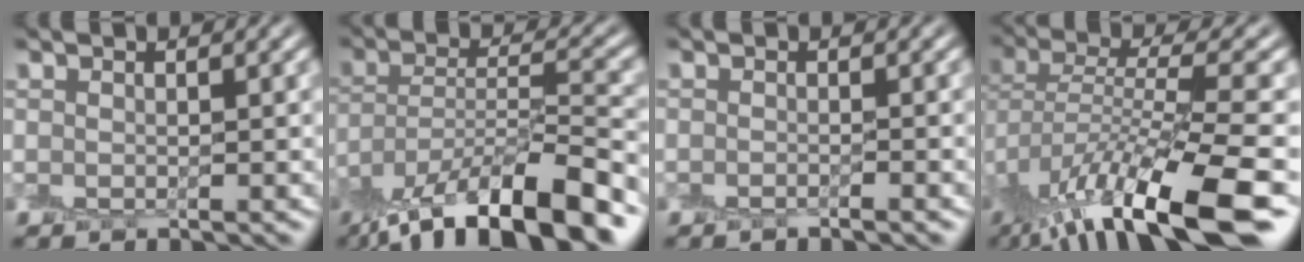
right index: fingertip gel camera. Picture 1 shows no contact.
{"total": 11.5, "force": [-8.4, 3.2, 7.3], "torque": [-0.114, 0.014, -0.153]}
{"total": 0.8, "force": [-0.7, -0.2, 0.2], "torque": [-0.003, 0.000, -0.016]}
{"total": 11.8, "force": [-7.0, 3.1, 9.0], "torque": [-0.168, 0.011, -0.115]}